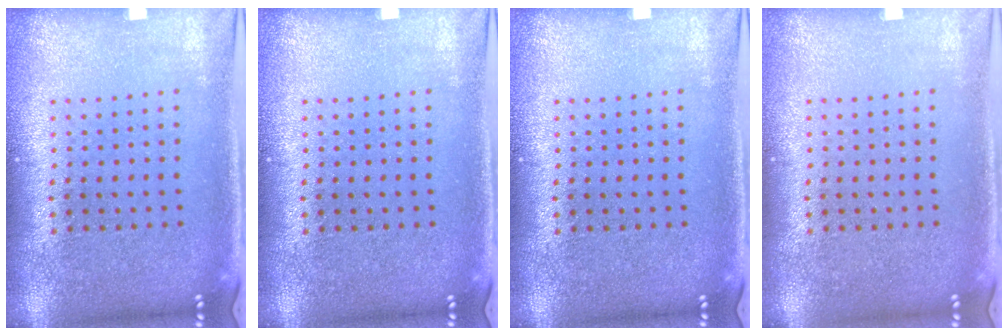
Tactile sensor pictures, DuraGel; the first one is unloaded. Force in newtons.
{"total": 0.0}
{"total": 0.0}
{"total": 0.0}